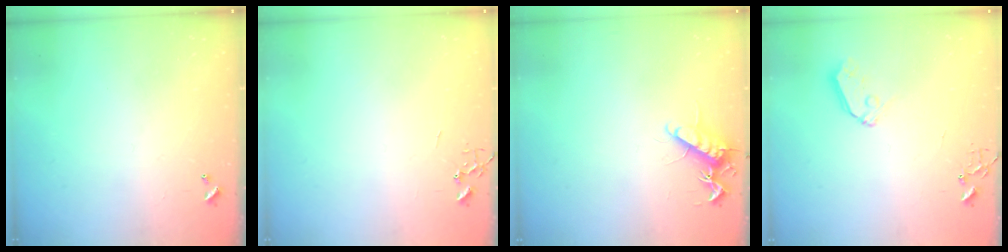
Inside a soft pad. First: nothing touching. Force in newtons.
{"total": 0.0}
{"total": 11.3, "press": 11.3, "slide": 0.7}
{"total": 6.9, "press": 6.9, "slide": 0.5}